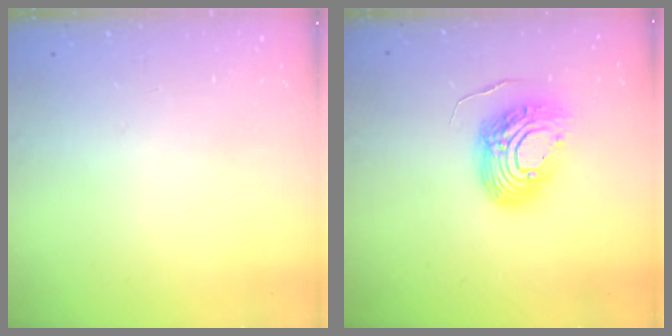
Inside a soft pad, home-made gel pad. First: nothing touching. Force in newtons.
{"total": 15.0, "press": 14.9, "slide": 1.9}